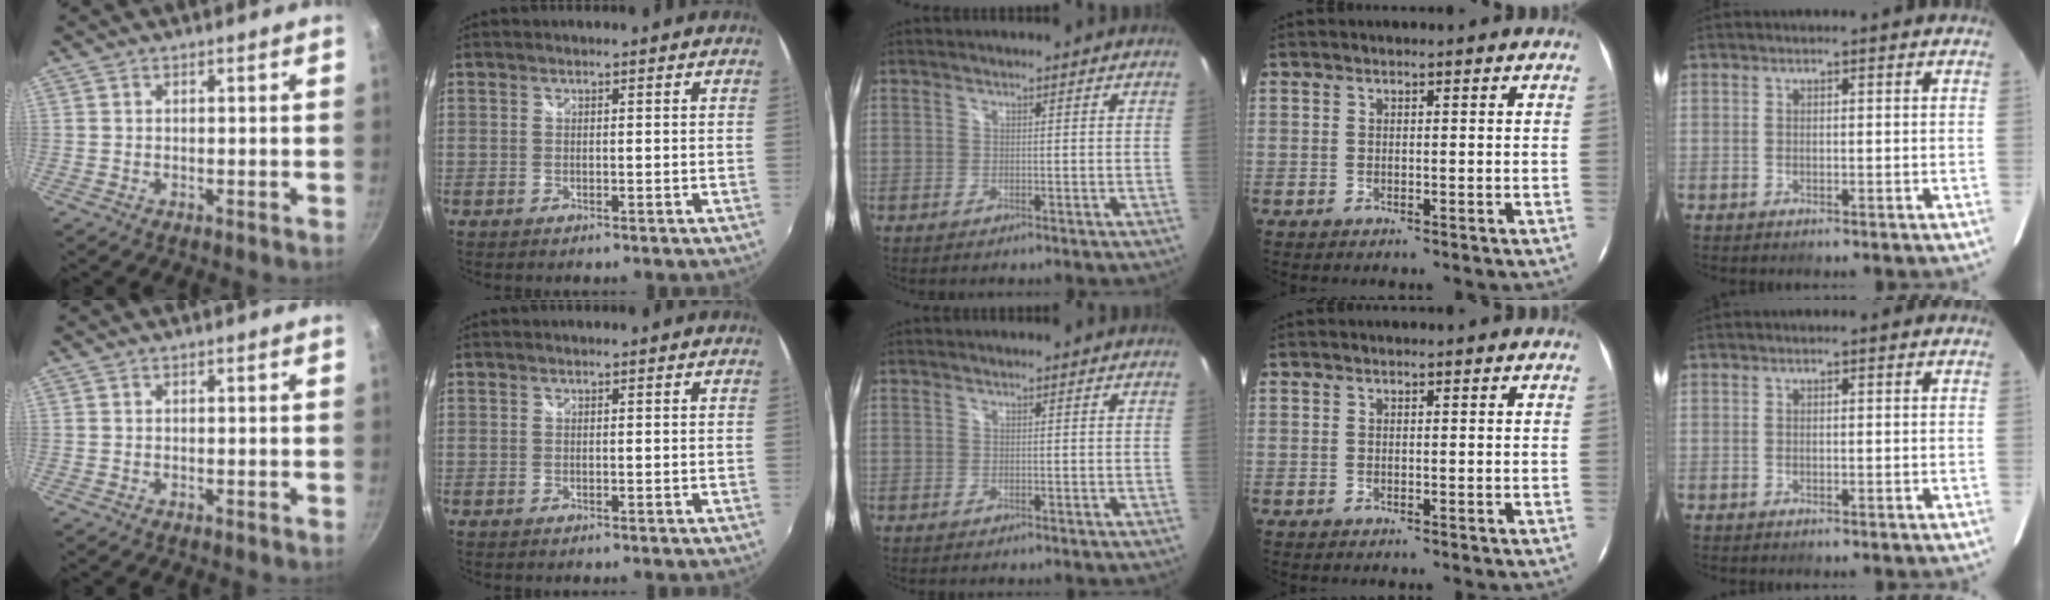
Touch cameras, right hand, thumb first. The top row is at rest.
{}